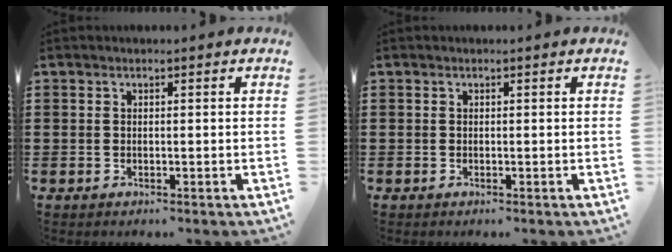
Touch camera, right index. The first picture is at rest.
{"total": 0.0}